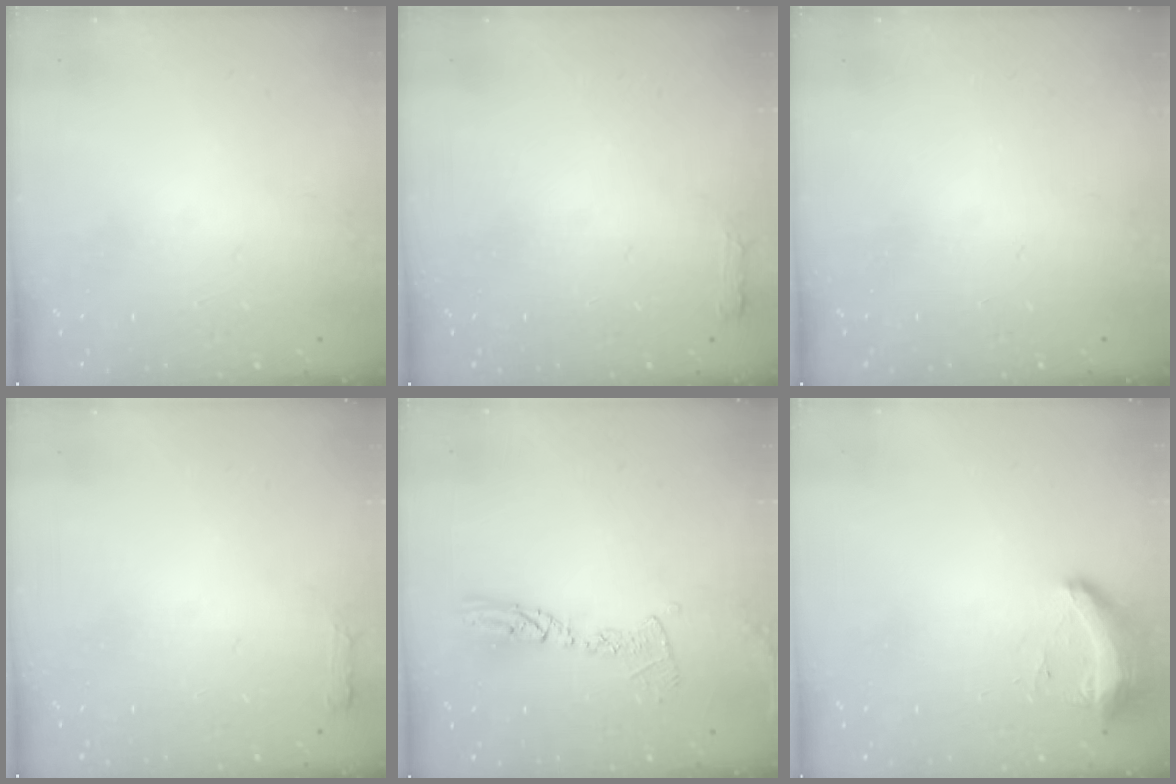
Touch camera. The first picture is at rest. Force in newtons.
{"total": 2.7, "press": 2.6, "slide": 0.5}
{"total": 0.0}
{"total": 2.7, "press": 2.6, "slide": 0.5}
{"total": 9.7, "press": 9.6, "slide": 0.9}
{"total": 16.9, "press": 11.4, "slide": 12.5}